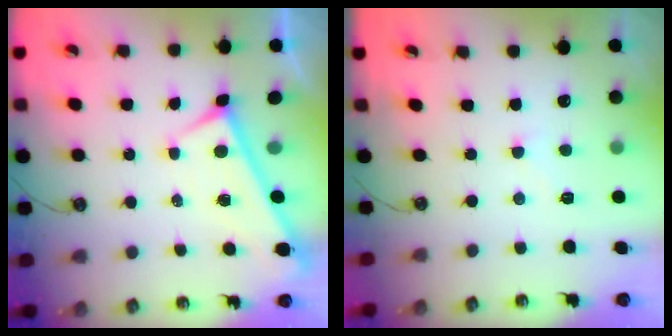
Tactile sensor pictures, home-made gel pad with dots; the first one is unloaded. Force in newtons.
{"total": 0.9, "press": 0.6, "slide": 0.6}